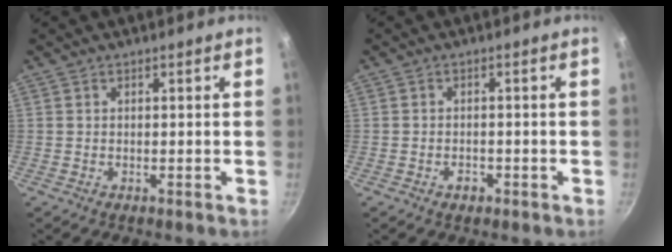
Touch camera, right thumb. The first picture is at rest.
{"total": 2.0, "force": [-1.0, 1.3, 1.0], "torque": [-0.012, 0.011, -0.014]}